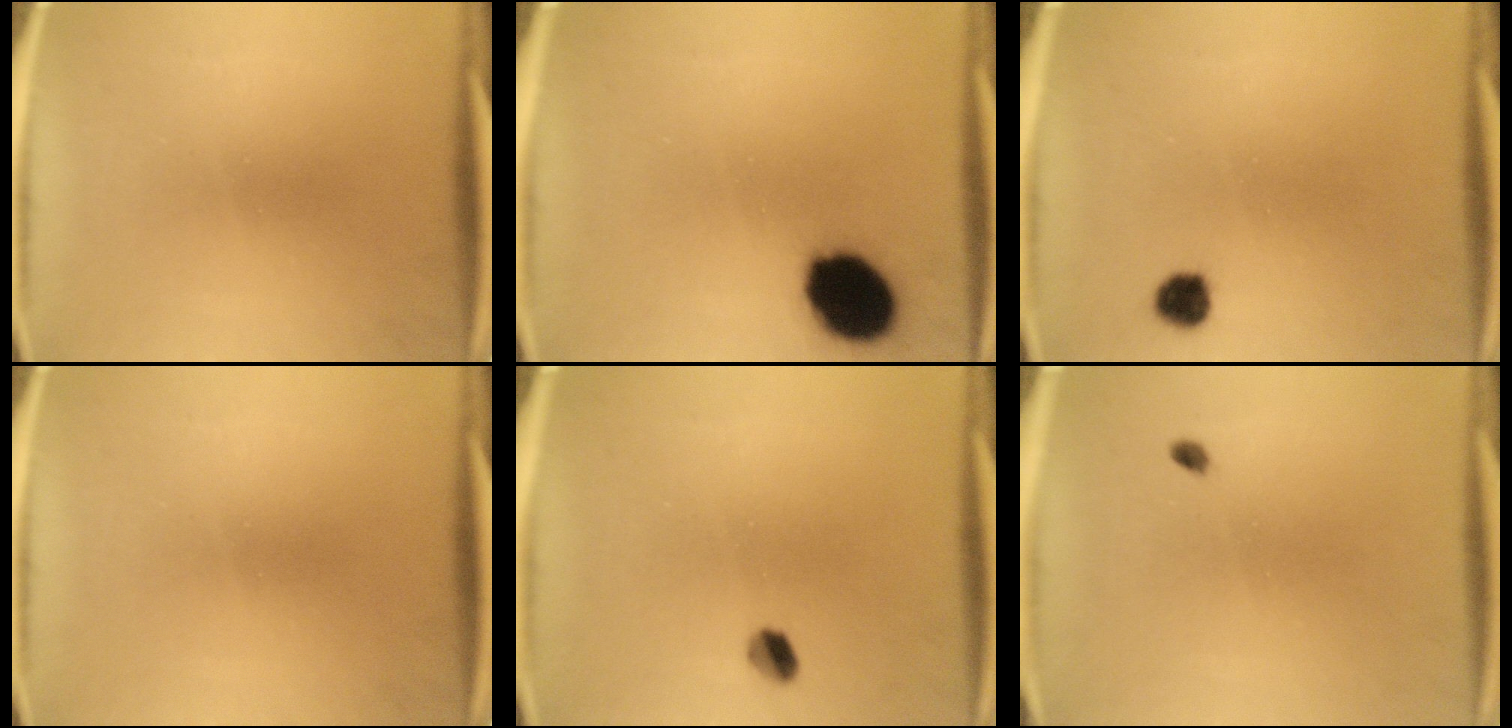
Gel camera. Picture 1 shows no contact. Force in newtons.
{"total": 14.4}
{"total": 3.2}
{"total": 0.0}
{"total": 2.7}
{"total": 1.6}